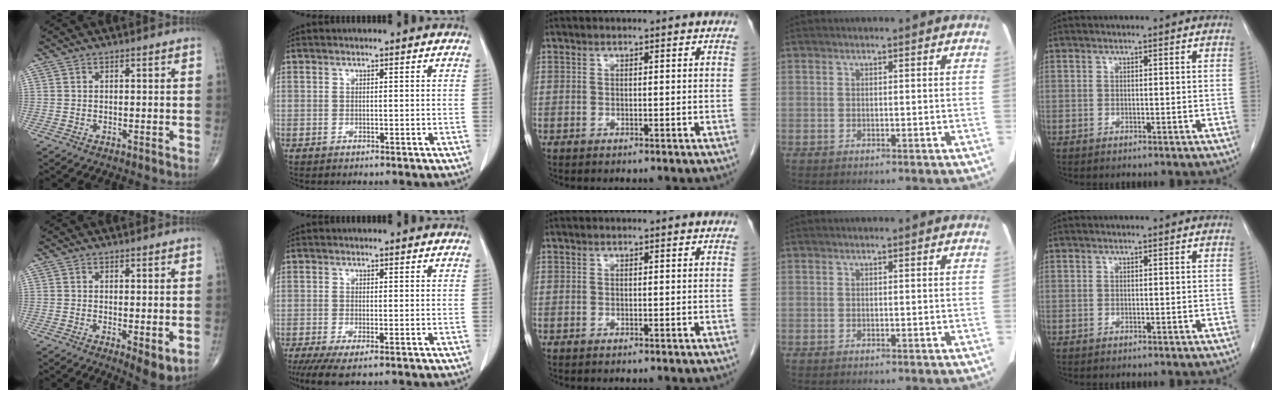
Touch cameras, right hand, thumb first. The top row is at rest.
{"thumb": {"total": 4.7, "force": [-0.6, 1.6, 4.4], "torque": [-0.068, -0.018, -0.009]}, "index": {"total": 4.2, "force": [-2.6, 0.9, 3.2], "torque": [-0.056, -0.013, -0.043]}}